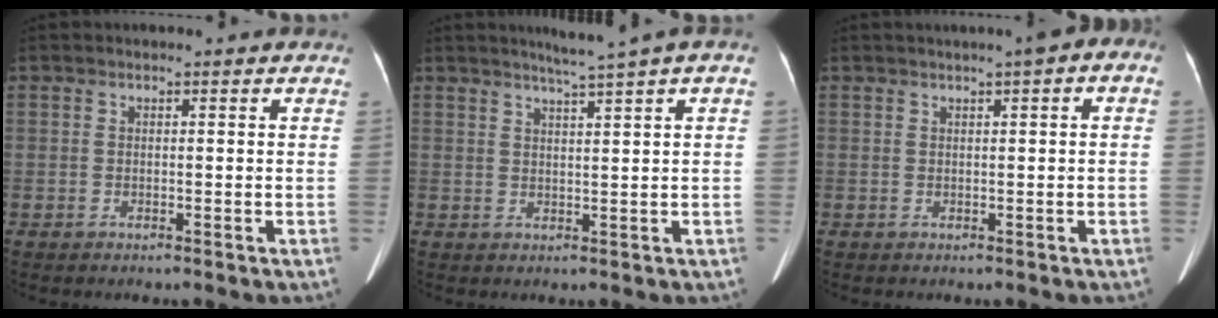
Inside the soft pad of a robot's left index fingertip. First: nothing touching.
{"total": 2.8, "force": [2.1, -0.9, 1.7], "torque": [-0.034, -0.001, 0.041]}
{"total": 4.0, "force": [1.5, 0.6, 3.7], "torque": [-0.047, 0.021, 0.016]}